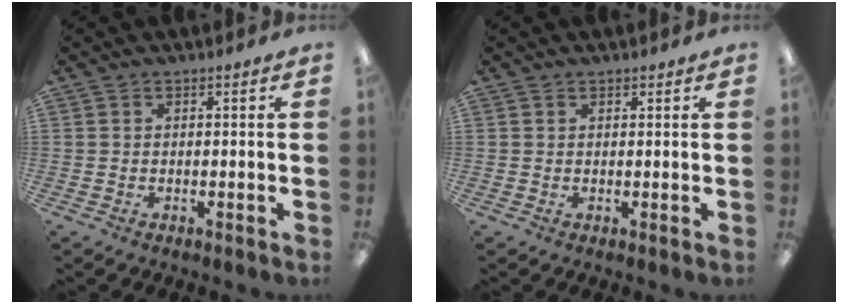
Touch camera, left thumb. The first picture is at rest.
{"total": 0.9, "force": [0.8, 0.5, 0.1], "torque": [-0.004, 0.001, 0.016]}